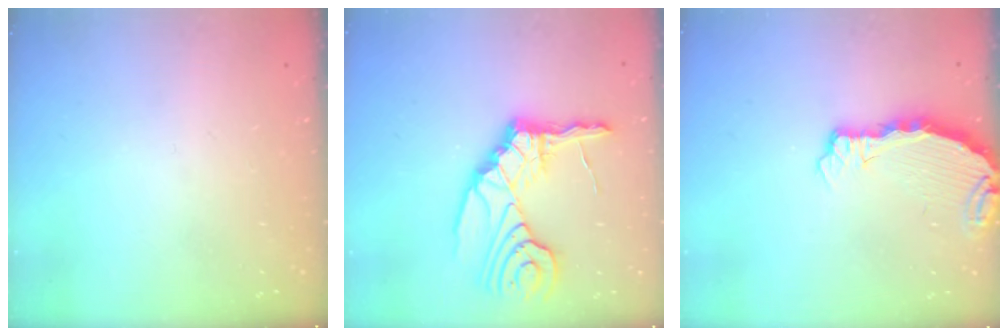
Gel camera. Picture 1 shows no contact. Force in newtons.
{"total": 13.4, "press": 13.3, "slide": 1.8}
{"total": 3.8, "press": 3.8, "slide": 0.3}